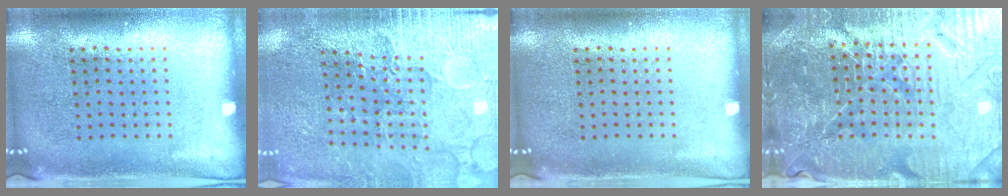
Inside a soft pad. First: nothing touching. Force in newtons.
{"total": 3.3, "press": 3.3, "slide": 0.4}
{"total": 0.0}
{"total": 5.6, "press": 5.3, "slide": 2.0}